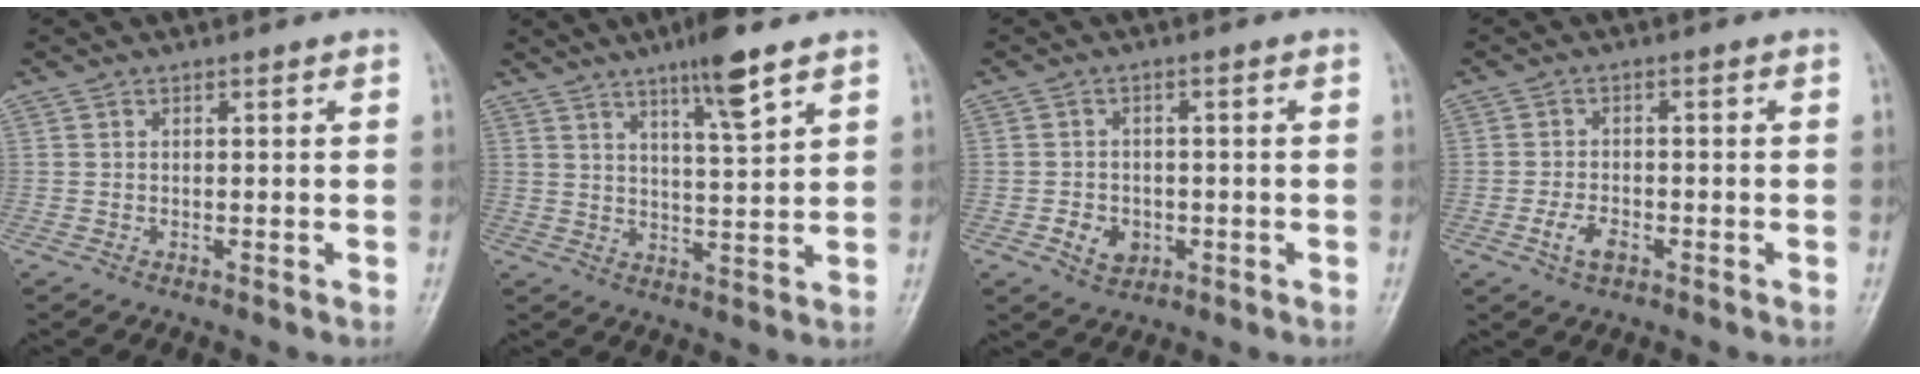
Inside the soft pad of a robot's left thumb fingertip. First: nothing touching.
{"total": 8.5, "force": [5.4, 1.0, 6.4], "torque": [-0.102, -0.033, 0.090]}
{"total": 4.4, "force": [-1.4, 3.5, 2.3], "torque": [-0.027, 0.007, -0.018]}
{"total": 3.9, "force": [-1.8, 2.1, 2.7], "torque": [-0.053, 0.010, -0.033]}